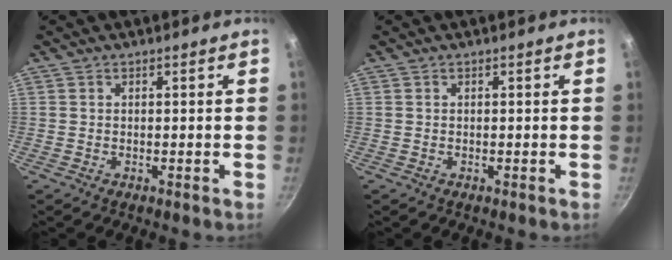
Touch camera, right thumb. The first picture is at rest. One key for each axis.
{"total": 0.0}